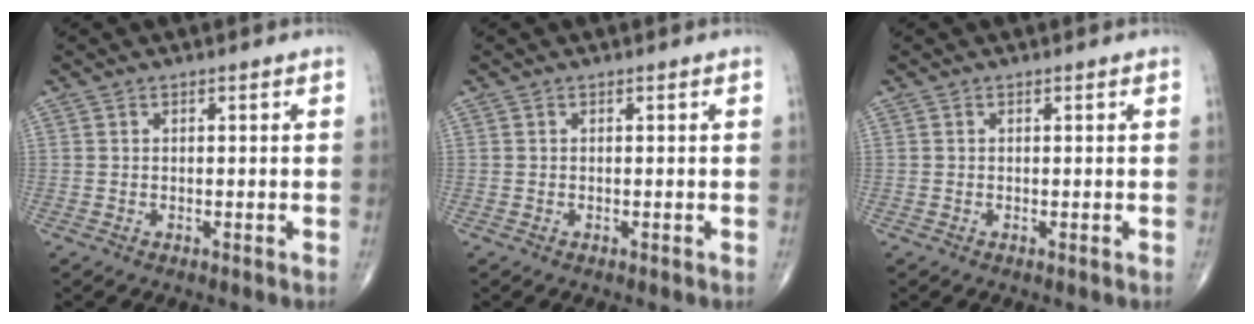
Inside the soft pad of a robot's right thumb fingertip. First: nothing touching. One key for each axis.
{"total": 0.0}
{"total": 0.0}